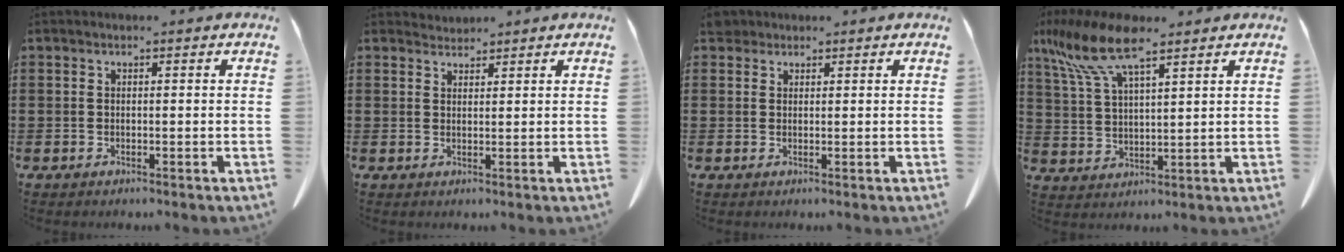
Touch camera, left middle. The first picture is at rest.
{"total": 1.5, "force": [1.5, 0.3, -0.2], "torque": [-0.001, 0.002, 0.029]}
{"total": 2.0, "force": [1.6, 1.0, 0.5], "torque": [-0.016, 0.006, 0.032]}
{"total": 10.0, "force": [6.8, 3.0, 6.7], "torque": [-0.162, -0.019, 0.120]}